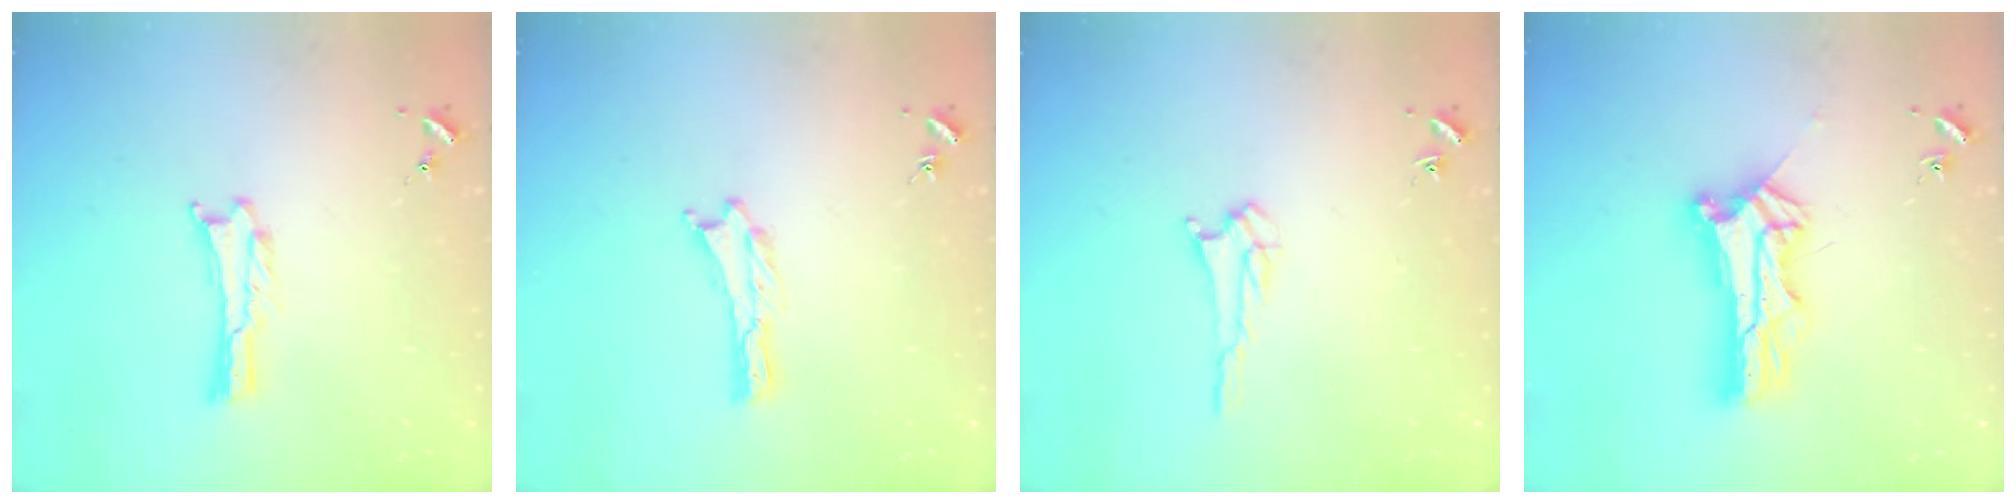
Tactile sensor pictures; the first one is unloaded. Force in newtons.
{"total": 0.0}
{"total": 2.6, "press": 2.6, "slide": 0.4}
{"total": 9.6, "press": 9.6, "slide": 0.8}